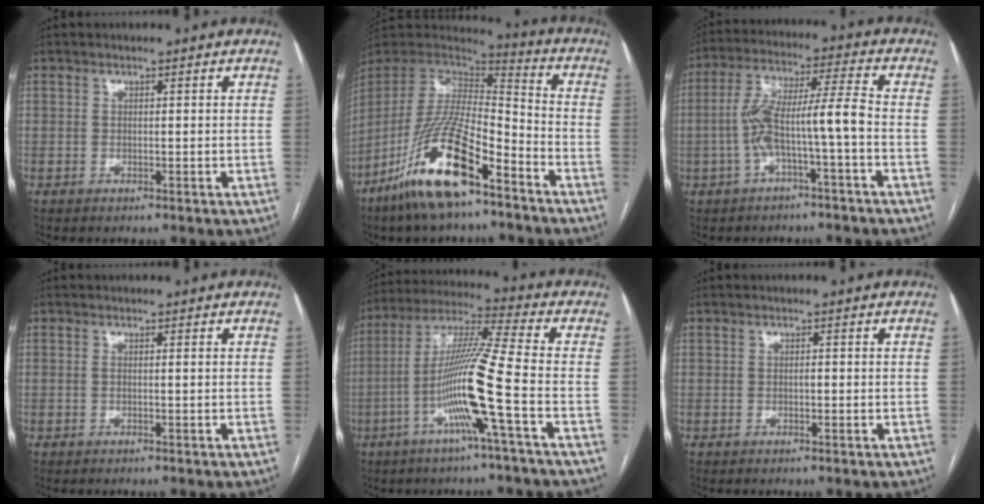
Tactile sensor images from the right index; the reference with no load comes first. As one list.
[{"total": 19.2, "force": [-11.9, 4.7, 14.4], "torque": [-0.308, -0.024, -0.223]}, {"total": 9.5, "force": [-2.4, 0.3, 9.1], "torque": [-0.178, 0.034, -0.043]}, {"total": 0.5, "force": [0.1, -0.1, 0.5], "torque": [-0.012, -0.001, 0.001]}, {"total": 13.7, "force": [-4.4, -1.7, 12.9], "torque": [-0.250, -0.002, -0.092]}, {"total": 0.6, "force": [-0.1, 0.3, 0.6], "torque": [-0.010, 0.001, -0.002]}]